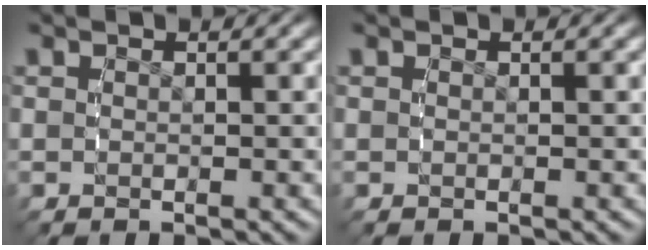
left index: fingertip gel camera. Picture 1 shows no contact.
{"total": 0.0}